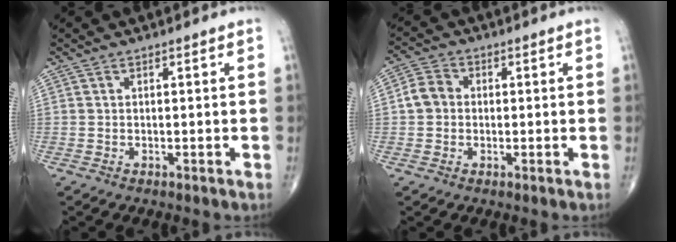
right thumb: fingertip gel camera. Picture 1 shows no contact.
{"total": 4.6, "force": [0.0, 4.0, 2.3], "torque": [-0.035, 0.012, -0.008]}